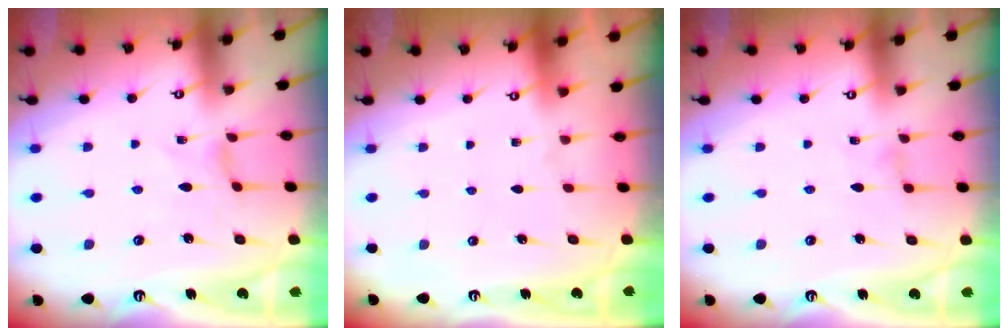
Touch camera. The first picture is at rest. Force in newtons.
{"total": 0.0}
{"total": 0.0}